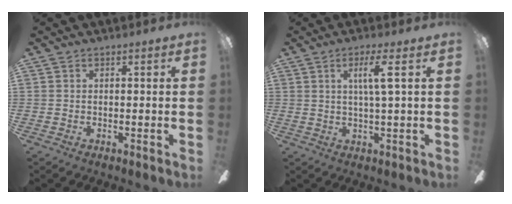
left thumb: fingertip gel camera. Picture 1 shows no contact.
{"total": 5.7, "force": [2.0, 0.4, 5.3], "torque": [-0.102, -0.001, 0.027]}